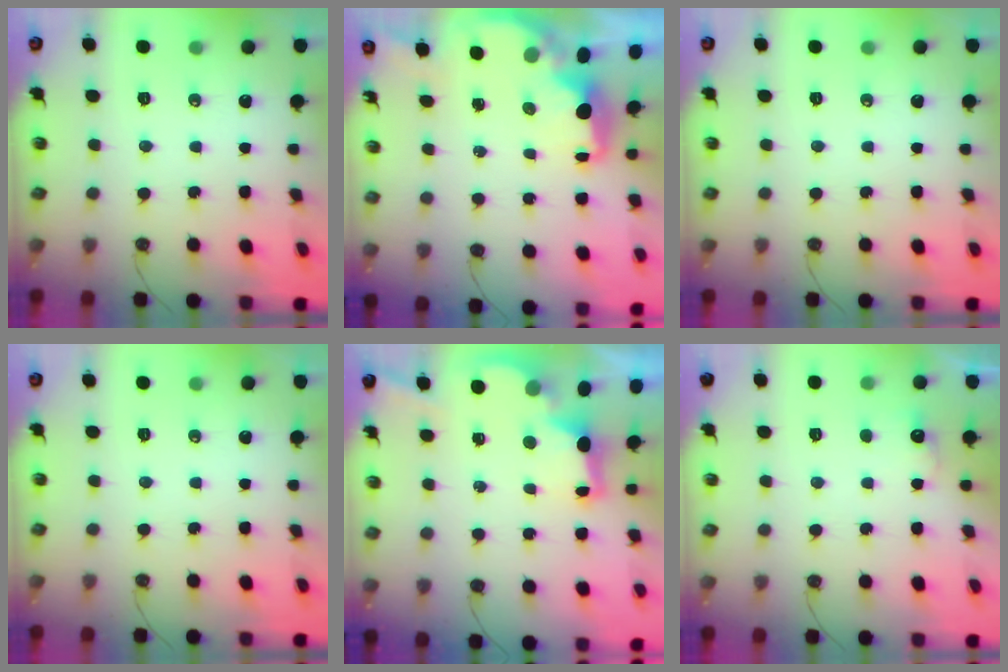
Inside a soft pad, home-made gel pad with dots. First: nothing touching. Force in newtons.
{"total": 3.6, "press": 3.6, "slide": 0.4}
{"total": 0.0}
{"total": 0.0}
{"total": 2.9, "press": 2.8, "slide": 0.9}
{"total": 4.5, "press": 4.3, "slide": 1.0}